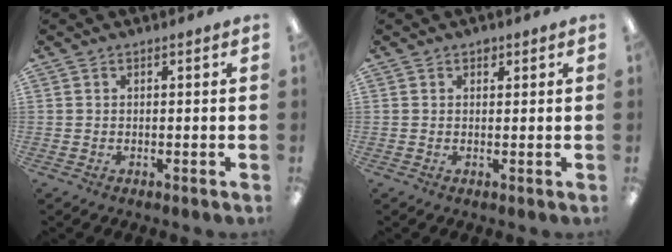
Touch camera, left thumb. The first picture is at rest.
{"total": 1.3, "force": [1.0, 0.7, 0.5], "torque": [-0.003, -0.002, 0.016]}